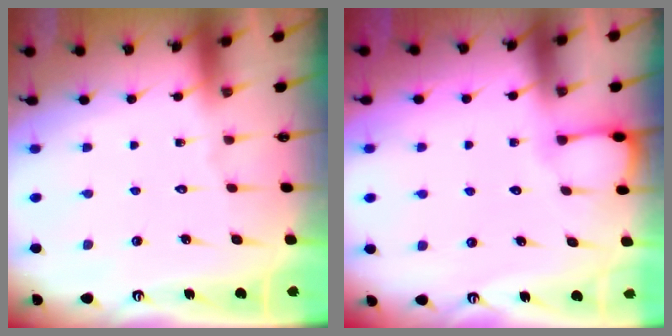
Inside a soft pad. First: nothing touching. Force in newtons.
{"total": 2.5, "press": 2.5, "slide": 0.2}